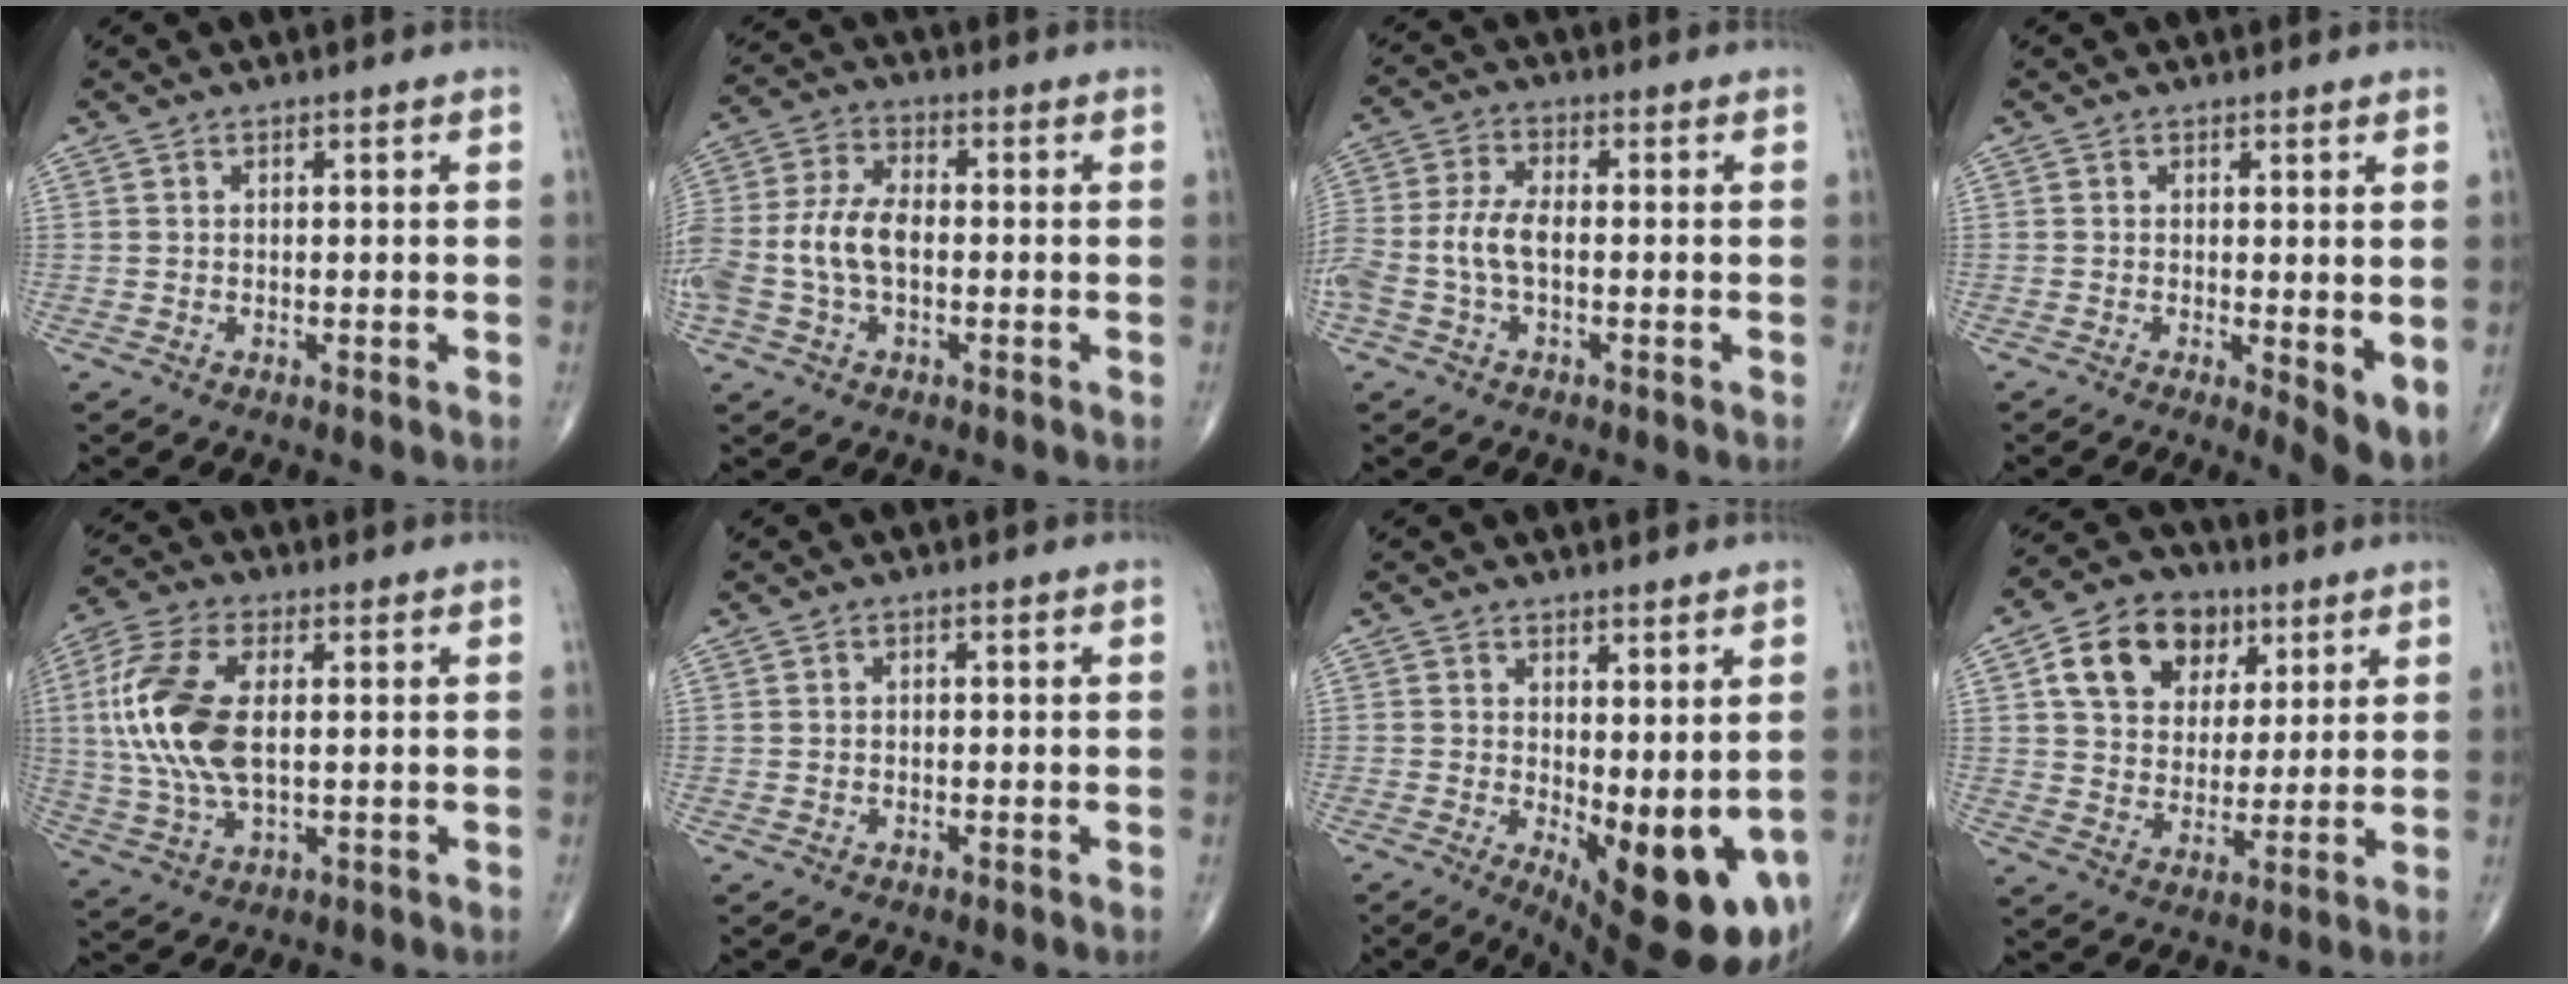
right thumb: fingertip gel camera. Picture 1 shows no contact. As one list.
[{"total": 12.7, "force": [-1.7, 7.5, 10.1], "torque": [-0.235, 0.027, -0.033]}, {"total": 8.6, "force": [-1.5, 4.4, 7.2], "torque": [-0.177, 0.022, -0.033]}, {"total": 4.9, "force": [-0.4, 1.5, 4.7], "torque": [-0.067, -0.015, -0.006]}, {"total": 15.4, "force": [1.6, 7.8, 13.2], "torque": [-0.298, 0.003, 0.032]}, {"total": 0.0}, {"total": 13.7, "force": [-2.2, 4.9, 12.5], "torque": [-0.166, -0.030, -0.014]}, {"total": 13.7, "force": [5.6, 10.2, 7.2], "torque": [-0.091, -0.009, 0.094]}]